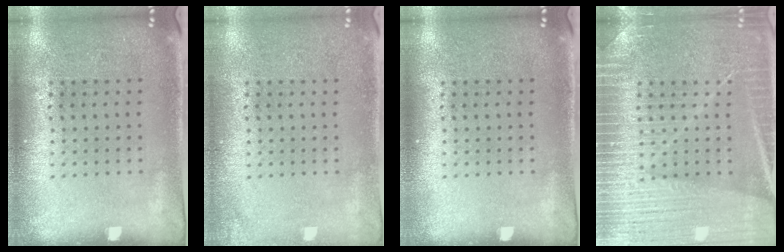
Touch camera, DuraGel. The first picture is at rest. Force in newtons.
{"total": 1.1, "press": 1.1, "slide": 0.1}
{"total": 0.0}
{"total": 6.8, "press": 6.7, "slide": 1.0}